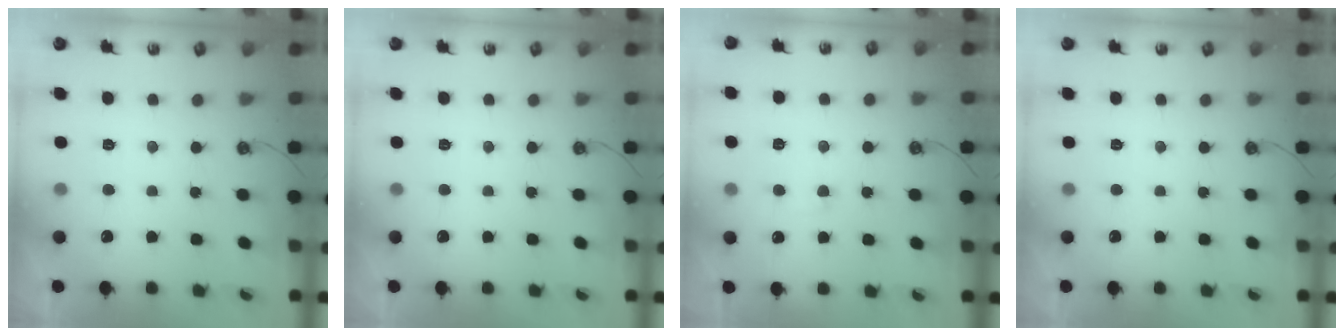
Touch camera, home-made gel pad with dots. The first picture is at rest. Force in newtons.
{"total": 0.0}
{"total": 1.6, "press": 1.5, "slide": 0.5}
{"total": 0.0}